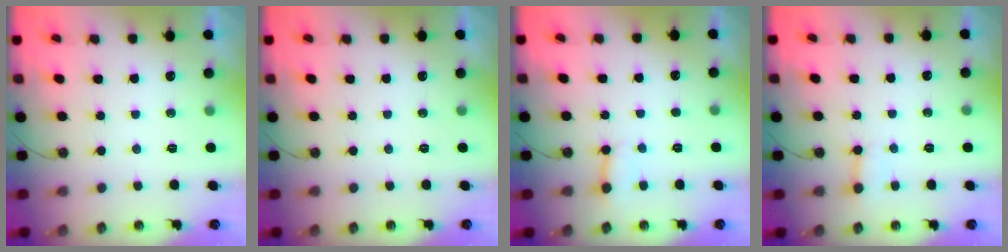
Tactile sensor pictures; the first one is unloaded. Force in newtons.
{"total": 0.0}
{"total": 3.1, "press": 3.1, "slide": 0.7}
{"total": 2.6, "press": 2.6, "slide": 0.1}